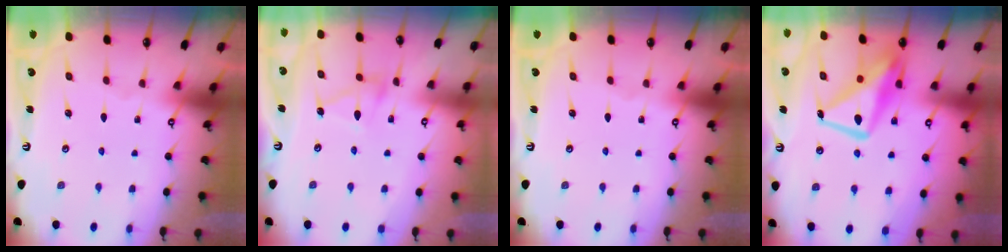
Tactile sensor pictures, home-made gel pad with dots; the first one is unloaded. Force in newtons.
{"total": 7.2, "press": 7.2, "slide": 0.6}
{"total": 0.0}
{"total": 14.6, "press": 14.5, "slide": 1.3}